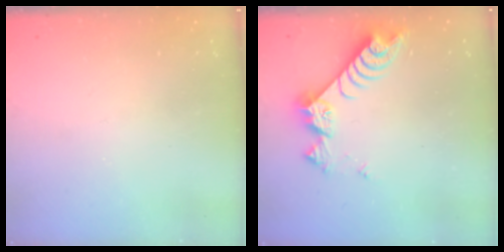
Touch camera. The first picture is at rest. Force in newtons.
{"total": 8.7, "press": 8.7, "slide": 0.4}